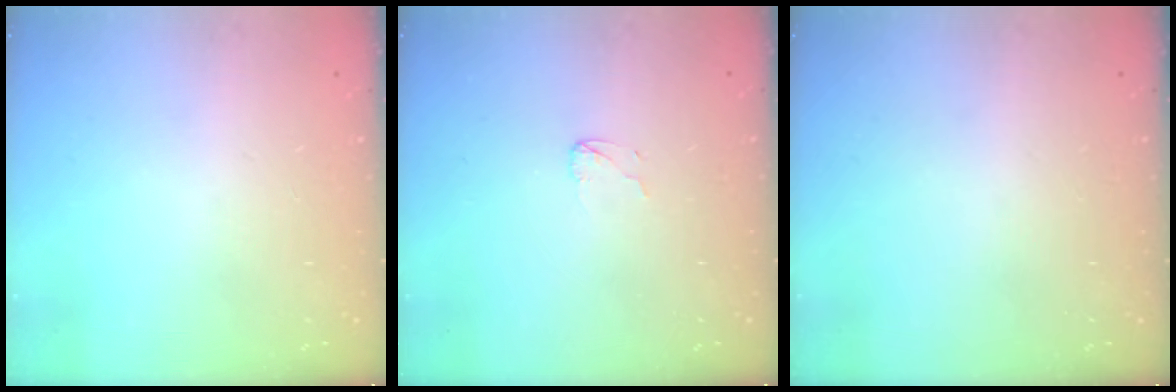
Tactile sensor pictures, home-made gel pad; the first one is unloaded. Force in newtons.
{"total": 2.4, "press": 2.4, "slide": 0.2}
{"total": 0.0}